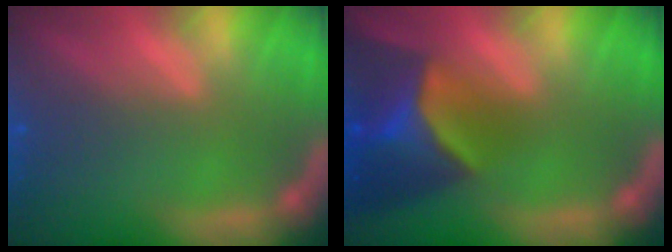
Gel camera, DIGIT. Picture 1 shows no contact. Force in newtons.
{"total": 8.9}